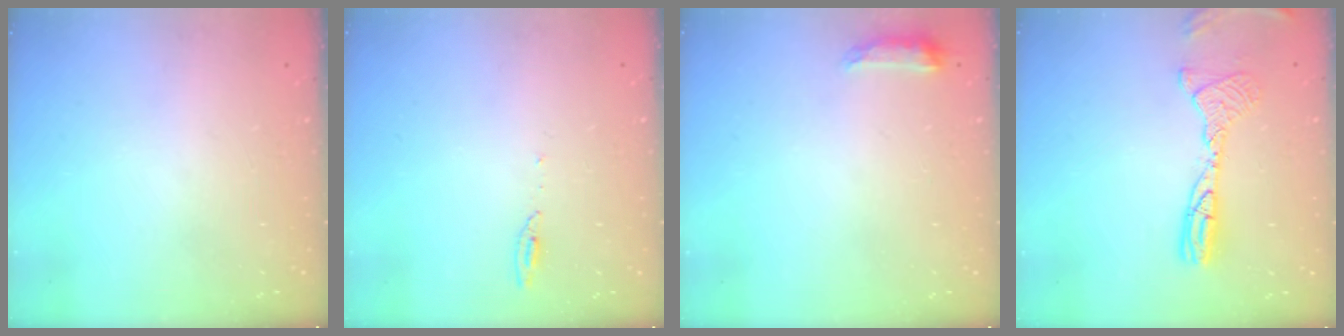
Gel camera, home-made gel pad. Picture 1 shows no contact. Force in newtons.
{"total": 4.1, "press": 4.0, "slide": 0.7}
{"total": 6.5, "press": 6.4, "slide": 1.0}
{"total": 11.9, "press": 11.6, "slide": 2.5}